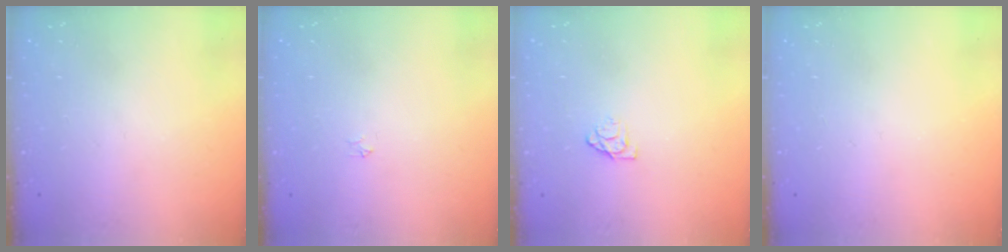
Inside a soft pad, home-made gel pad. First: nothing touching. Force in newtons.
{"total": 2.2, "press": 2.2, "slide": 0.3}
{"total": 4.5, "press": 4.5, "slide": 0.3}
{"total": 0.0}